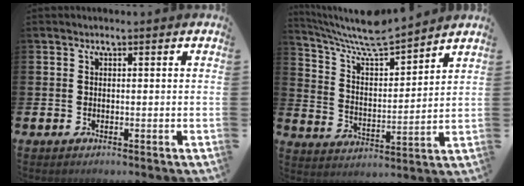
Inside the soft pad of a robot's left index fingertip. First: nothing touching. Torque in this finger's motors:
{"motor_torque": [0.15, -0.32, 0.48, 0.11]}